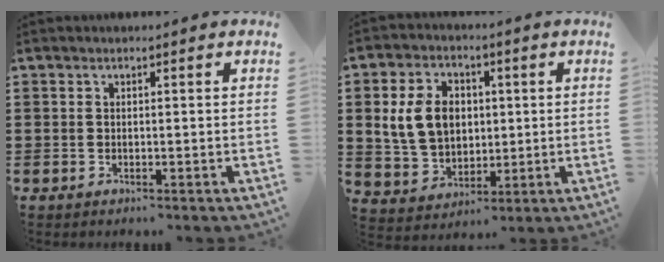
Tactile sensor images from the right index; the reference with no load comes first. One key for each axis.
{"total": 8.9, "fx": 1.5, "fy": 6.9, "fz": 5.4, "tx": -0.138, "ty": 0.014, "tz": 0.024}